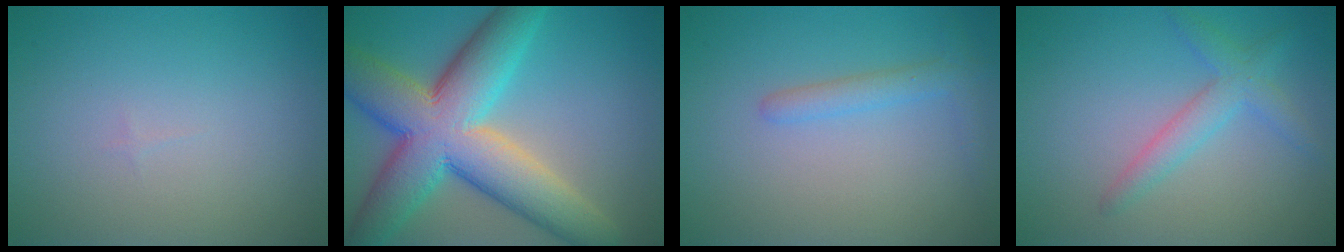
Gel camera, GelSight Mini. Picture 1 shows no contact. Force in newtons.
{"total": 12.6, "press": 12.5, "slide": 0.8}
{"total": 2.0, "press": 2.0, "slide": 0.2}
{"total": 2.7, "press": 2.7, "slide": 0.1}